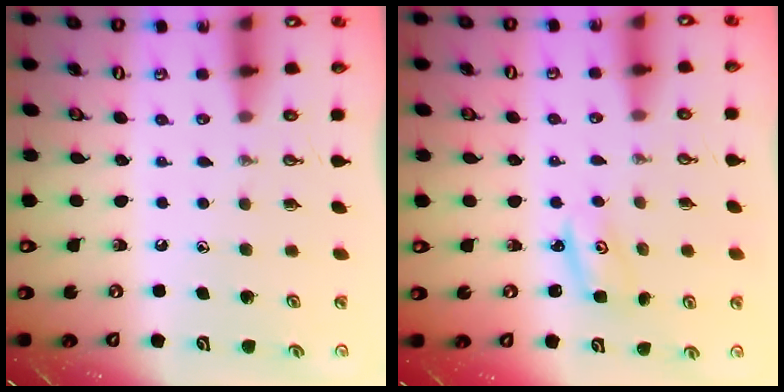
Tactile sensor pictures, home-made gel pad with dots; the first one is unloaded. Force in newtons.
{"total": 2.6, "press": 2.6, "slide": 0.2}